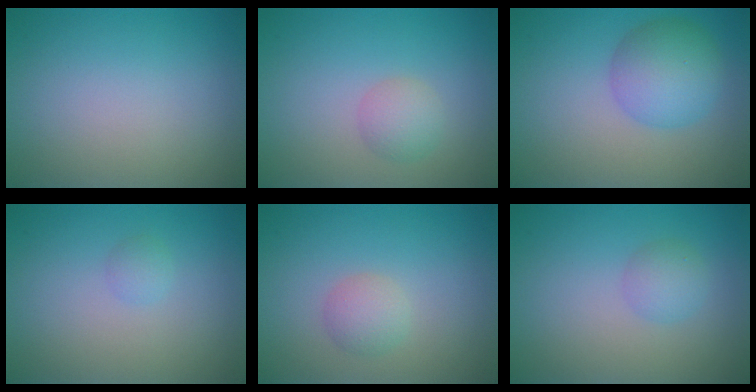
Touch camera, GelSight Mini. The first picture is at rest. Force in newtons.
{"total": 1.9, "press": 1.9, "slide": 0.0}
{"total": 4.9, "press": 4.9, "slide": 0.1}
{"total": 0.8, "press": 0.8, "slide": 0.0}
{"total": 1.8, "press": 1.8, "slide": 0.1}
{"total": 1.8, "press": 1.8, "slide": 0.0}